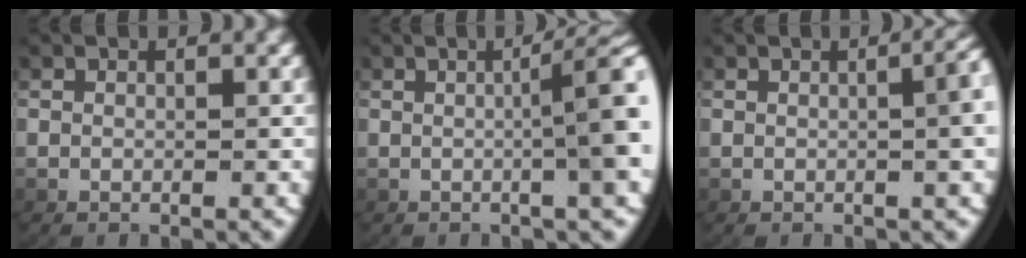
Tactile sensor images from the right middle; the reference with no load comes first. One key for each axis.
{"total": 6.3, "fx": 0.5, "fy": 1.6, "fz": 6.0, "tx": -0.062, "ty": 0.024, "tz": -0.002}
{"total": 3.8, "fx": 0.3, "fy": 1.1, "fz": 3.6, "tx": -0.036, "ty": 0.008, "tz": 0.005}